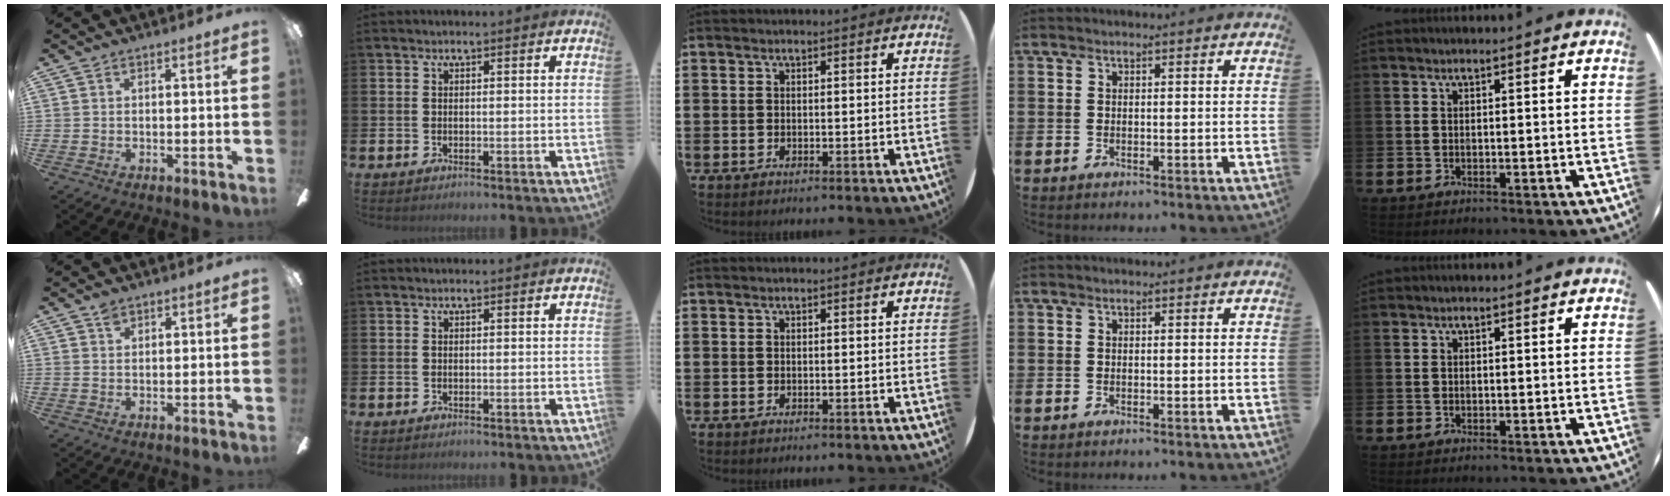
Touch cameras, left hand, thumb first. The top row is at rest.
{"thumb": {"total": 2.0, "force": [1.5, 1.1, 0.9], "torque": [-0.020, 0.001, 0.027]}}